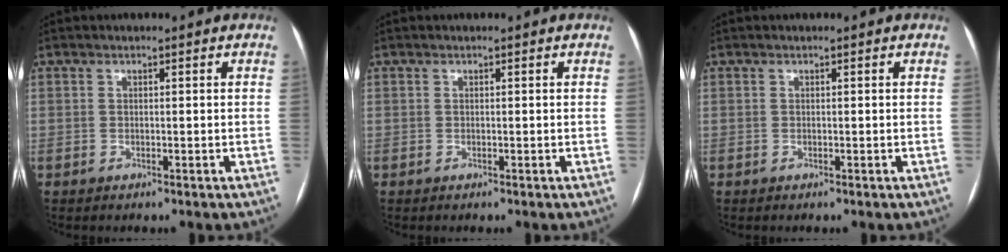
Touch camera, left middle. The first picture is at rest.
{"total": 0.0}
{"total": 0.0}